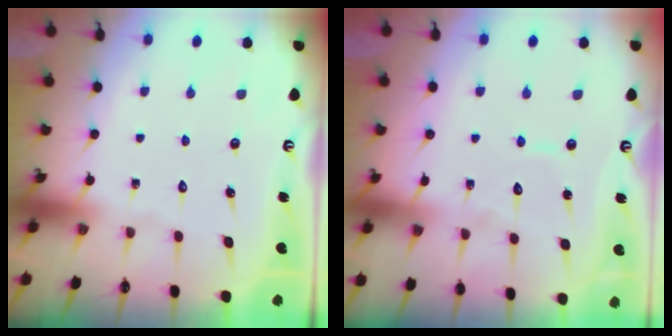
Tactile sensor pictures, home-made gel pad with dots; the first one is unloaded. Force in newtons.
{"total": 5.1, "press": 5.0, "slide": 0.5}